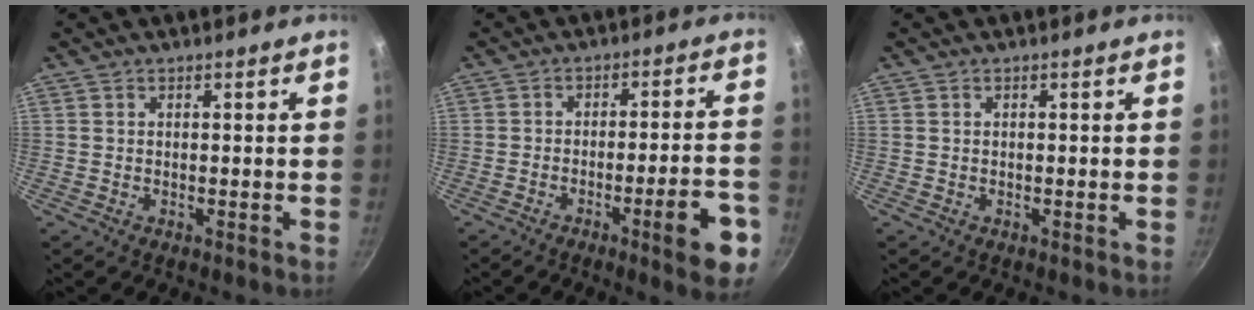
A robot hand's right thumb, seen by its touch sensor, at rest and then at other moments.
{"total": 11.0, "force": [-5.2, 2.1, 9.5], "torque": [-0.115, 0.031, -0.067]}
{"total": 0.0}